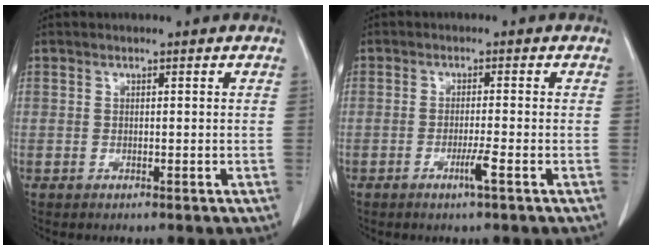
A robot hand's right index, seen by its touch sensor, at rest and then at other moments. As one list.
[{"total": 2.5, "force": [-1.3, -0.5, 2.1], "torque": [-0.040, -0.004, -0.025]}]